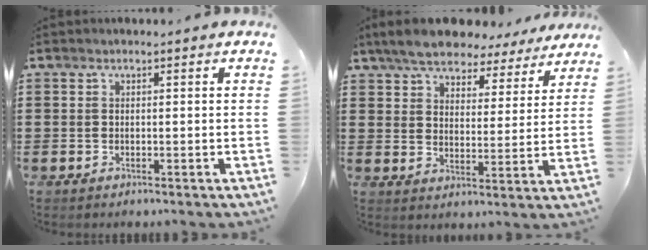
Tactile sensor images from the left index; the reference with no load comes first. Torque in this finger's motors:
{"motor_torque": [1.39, -0.74, 0.75, 0.21]}